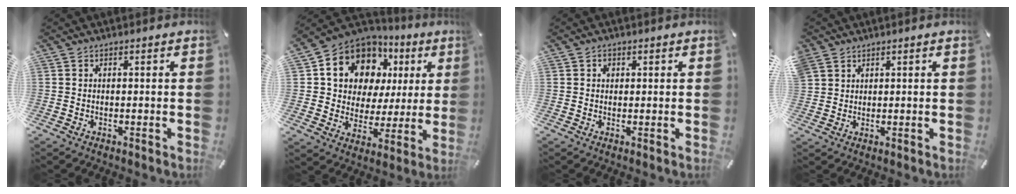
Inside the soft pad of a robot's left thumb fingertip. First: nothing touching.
{"total": 13.3, "force": [6.4, 10.7, 4.8], "torque": [-0.094, -0.036, 0.123]}
{"total": 1.1, "force": [0.2, 1.0, 0.4], "torque": [-0.001, 0.002, 0.002]}
{"total": 3.4, "force": [2.2, 2.6, 0.1], "torque": [-0.011, 0.000, 0.044]}